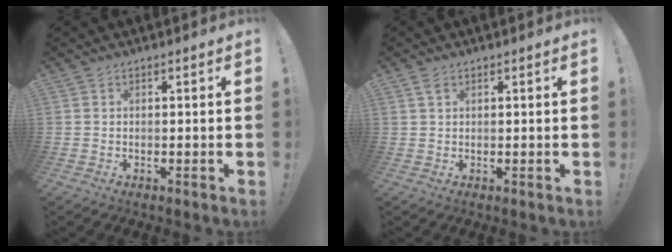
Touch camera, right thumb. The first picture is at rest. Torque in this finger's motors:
{"motor_torque": [-0.16, 0.07, -0.06, 0.23, 0.09]}